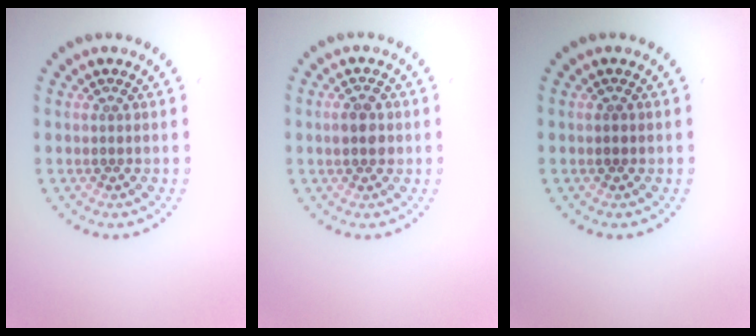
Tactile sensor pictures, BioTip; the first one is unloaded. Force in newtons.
{"total": 2.7, "press": 2.7, "slide": 0.1}
{"total": 0.8, "press": 0.8, "slide": 0.1}